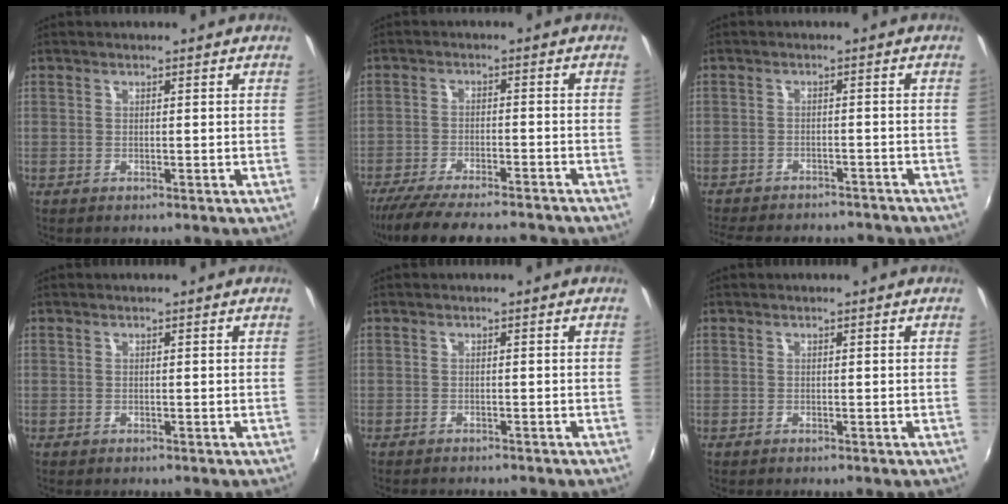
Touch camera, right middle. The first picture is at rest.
{"total": 16.6, "force": [-14.5, 3.0, 7.7], "torque": [-0.152, -0.027, -0.219]}
{"total": 15.7, "force": [-13.5, 5.0, 6.1], "torque": [-0.135, -0.016, -0.182]}
{"total": 0.0}
{"total": 2.0, "force": [-1.9, 0.4, 0.5], "torque": [-0.019, -0.013, -0.030]}
{"total": 0.0}